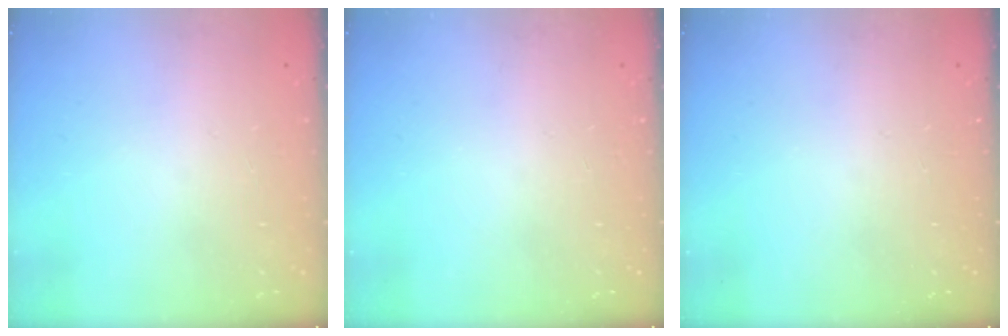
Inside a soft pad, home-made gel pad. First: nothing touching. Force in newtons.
{"total": 0.0}
{"total": 0.0}